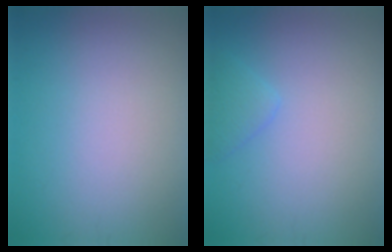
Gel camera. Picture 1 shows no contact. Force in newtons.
{"total": 1.5, "press": 1.5, "slide": 0.1}